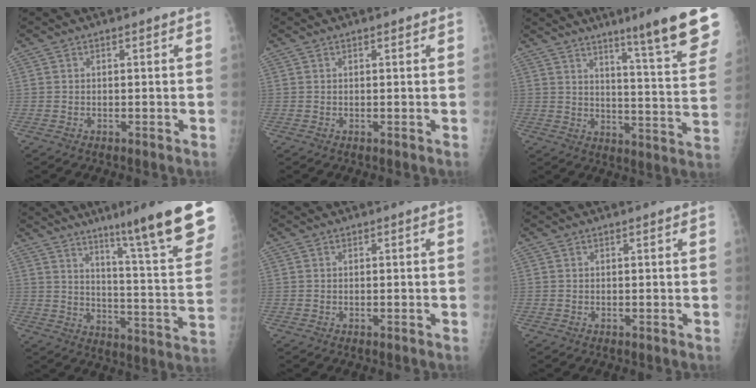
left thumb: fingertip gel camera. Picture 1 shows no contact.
{"total": 0.7, "force": [0.5, 0.1, 0.5], "torque": [-0.005, -0.001, 0.007]}
{"total": 16.9, "force": [11.7, 0.6, 12.3], "torque": [-0.137, -0.077, 0.160]}
{"total": 21.4, "force": [14.4, 1.1, 15.7], "torque": [-0.191, -0.082, 0.210]}
{"total": 0.0}
{"total": 0.0}